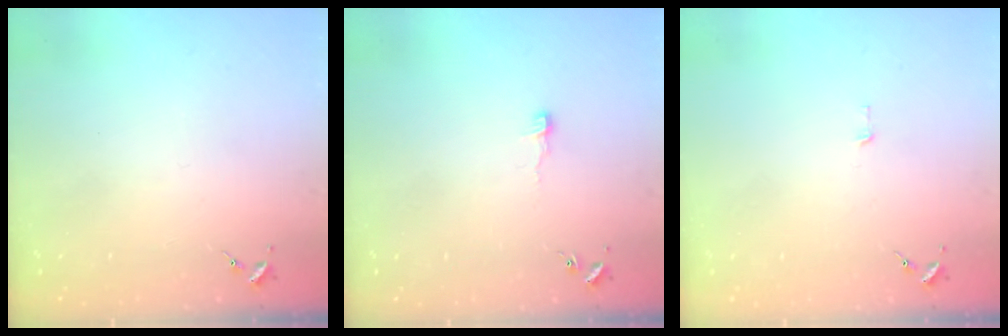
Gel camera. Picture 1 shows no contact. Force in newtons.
{"total": 3.6, "press": 3.6, "slide": 0.3}
{"total": 2.4, "press": 2.4, "slide": 0.2}